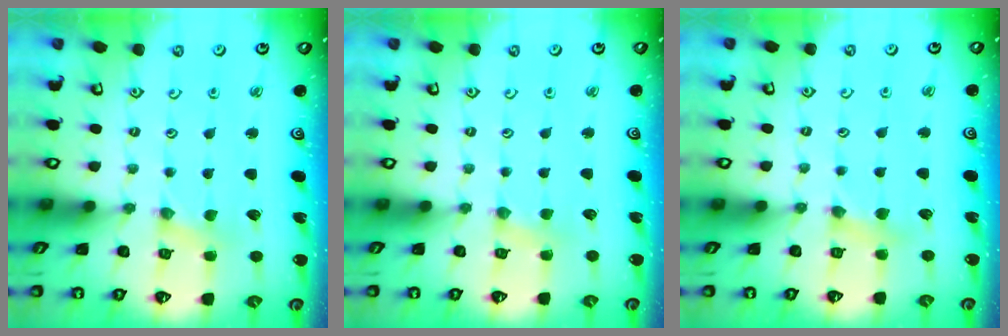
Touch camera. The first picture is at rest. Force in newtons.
{"total": 2.4, "press": 2.3, "slide": 0.5}
{"total": 4.8, "press": 4.8, "slide": 0.5}